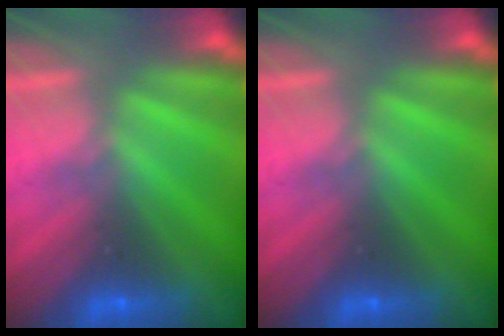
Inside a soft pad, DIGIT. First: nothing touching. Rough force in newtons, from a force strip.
{"total": 0.0}